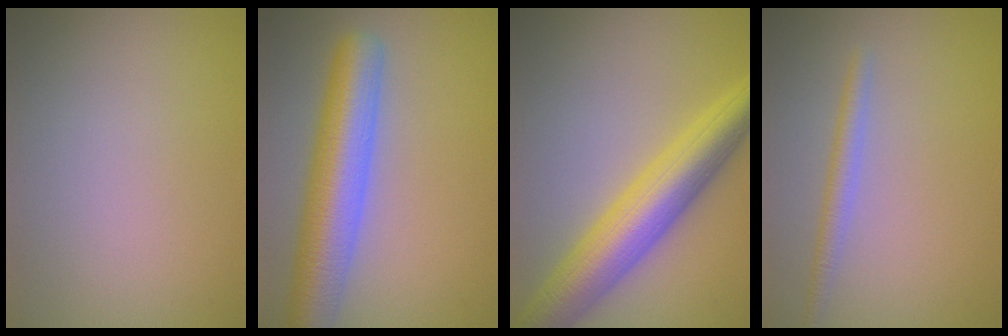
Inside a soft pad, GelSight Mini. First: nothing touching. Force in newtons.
{"total": 8.0, "press": 8.0, "slide": 0.5}
{"total": 8.2, "press": 8.2, "slide": 0.3}
{"total": 1.9, "press": 1.9, "slide": 0.0}